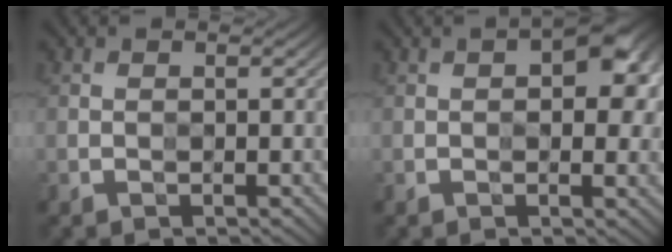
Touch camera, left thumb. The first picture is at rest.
{"total": 6.4, "force": [1.1, 3.3, 5.4], "torque": [-0.063, 0.007, 0.012]}